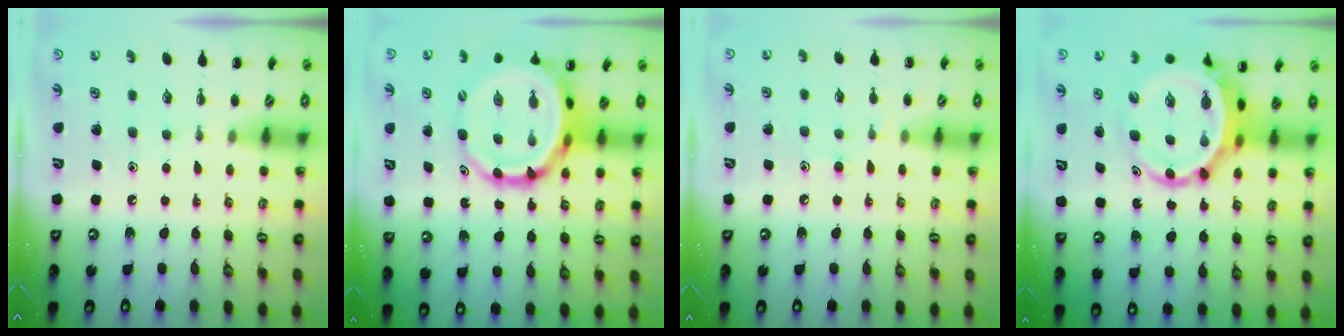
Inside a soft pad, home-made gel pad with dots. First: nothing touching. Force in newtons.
{"total": 11.9, "press": 11.5, "slide": 3.1}
{"total": 7.5, "press": 7.2, "slide": 2.2}
{"total": 7.7, "press": 7.3, "slide": 2.3}